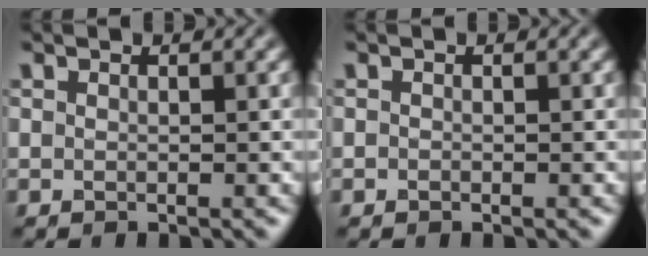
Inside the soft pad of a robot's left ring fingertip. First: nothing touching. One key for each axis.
{"total": 0.0}